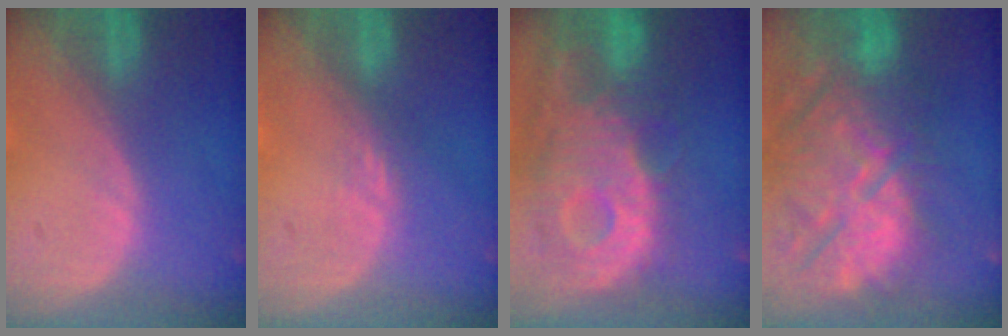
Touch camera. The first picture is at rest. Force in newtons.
{"total": 1.1, "press": 1.0, "slide": 0.5}
{"total": 12.2, "press": 10.8, "slide": 5.7}
{"total": 13.9, "press": 12.6, "slide": 5.9}